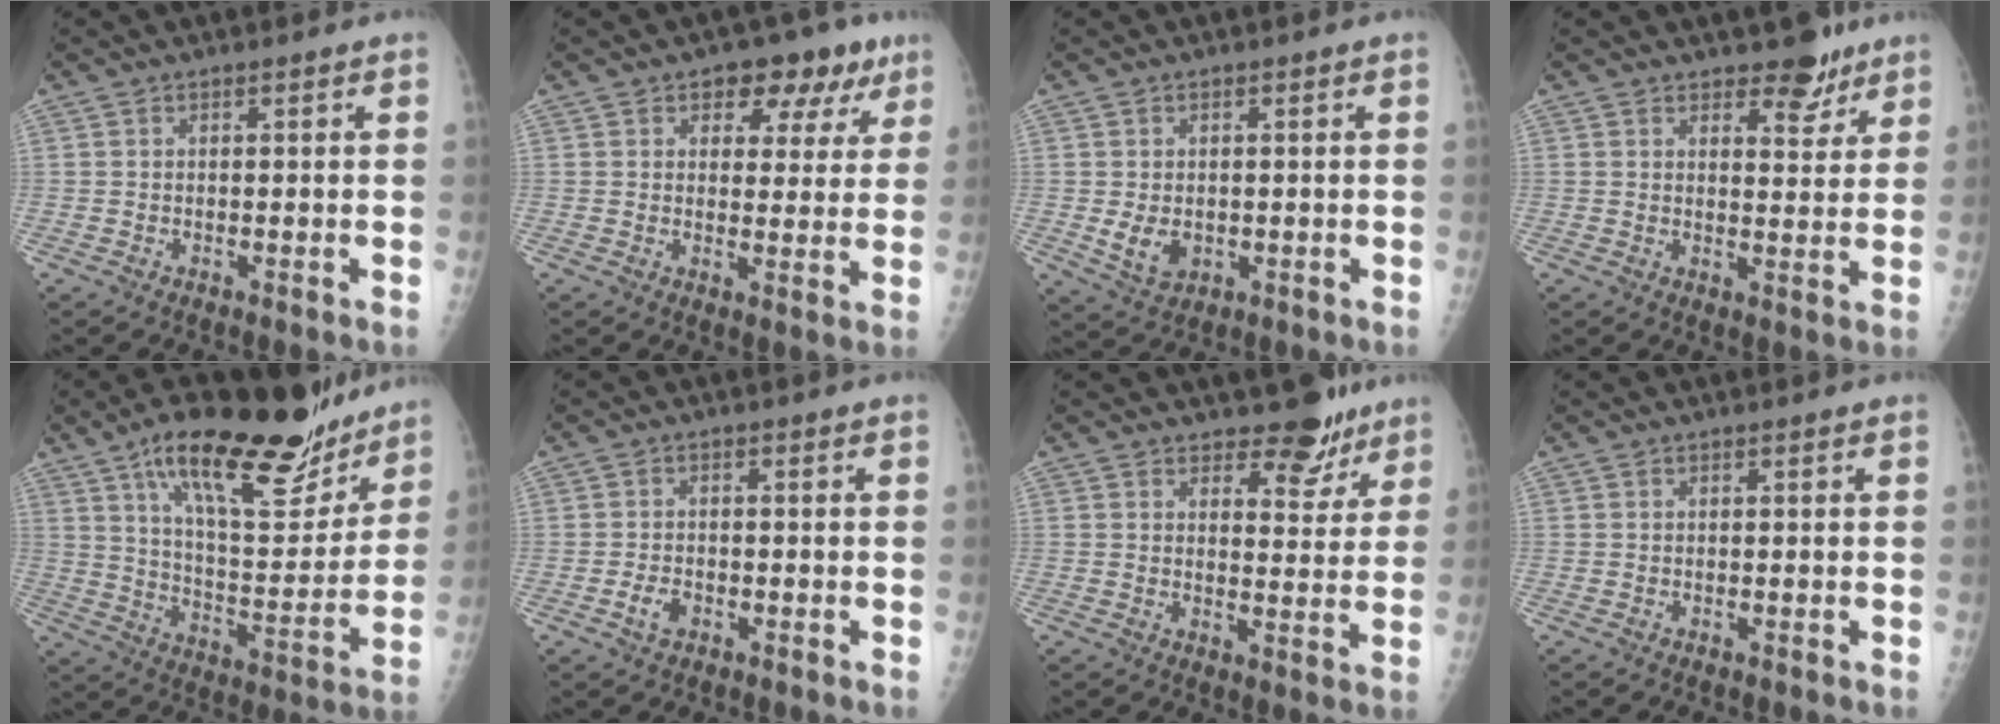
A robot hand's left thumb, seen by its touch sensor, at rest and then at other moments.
{"total": 9.6, "force": [5.2, 6.1, 5.3], "torque": [-0.011, -0.013, 0.061]}
{"total": 4.7, "force": [-0.4, 3.6, 3.1], "torque": [-0.041, -0.008, 0.004]}
{"total": 5.7, "force": [4.4, 2.7, 2.5], "torque": [-0.005, -0.030, 0.062]}
{"total": 25.1, "force": [17.0, 8.9, 16.1], "torque": [-0.207, -0.065, 0.271]}
{"total": 2.9, "force": [-1.3, 1.9, 1.7], "torque": [-0.029, 0.006, -0.022]}
{"total": 6.9, "force": [5.4, 3.4, 2.5], "torque": [0.001, -0.038, 0.072]}
{"total": 0.0}